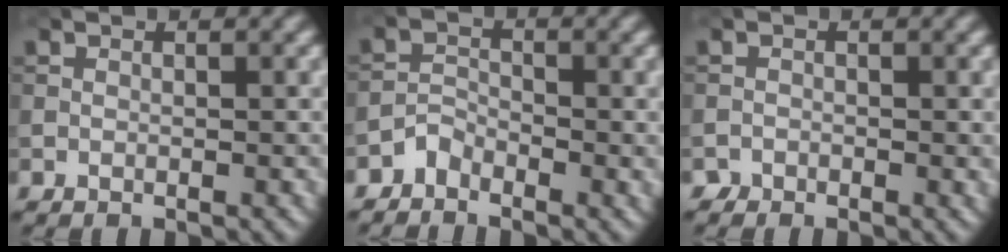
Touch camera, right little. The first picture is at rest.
{"total": 1.6, "force": [-1.5, 0.3, -0.5], "torque": [0.016, 0.012, -0.037]}
{"total": 1.1, "force": [-0.7, 0.1, -0.8], "torque": [0.020, 0.007, -0.019]}